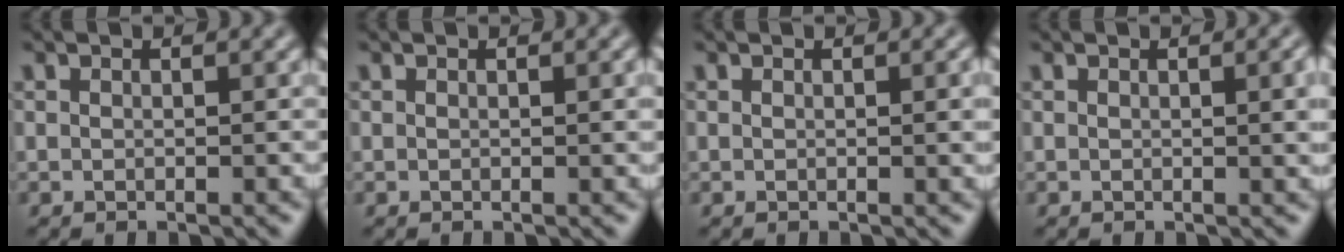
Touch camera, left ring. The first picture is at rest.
{"total": 0.8, "force": [0.1, 0.1, 0.8], "torque": [-0.009, 0.001, 0.001]}
{"total": 1.4, "force": [0.1, 0.3, 1.4], "torque": [-0.016, 0.001, 0.001]}
{"total": 2.9, "force": [0.3, 0.9, 2.7], "torque": [-0.026, 0.004, 0.000]}